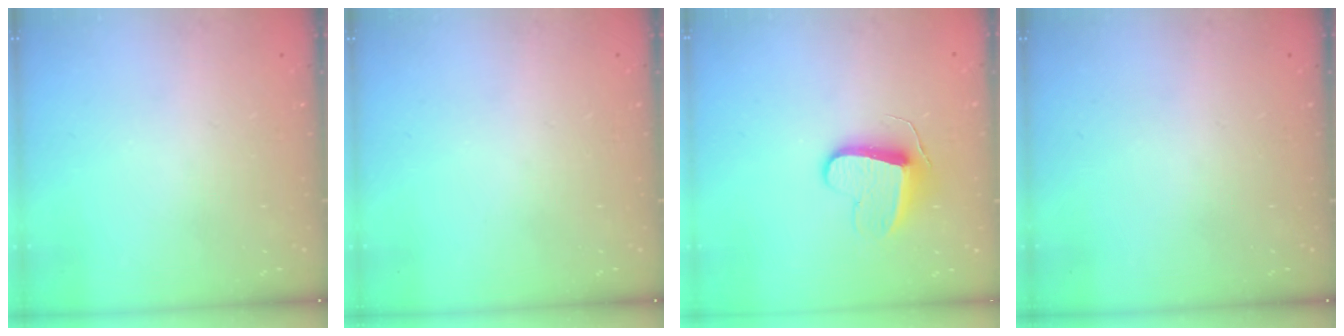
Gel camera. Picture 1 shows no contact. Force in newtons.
{"total": 0.0}
{"total": 9.2, "press": 9.2, "slide": 0.3}
{"total": 0.0}